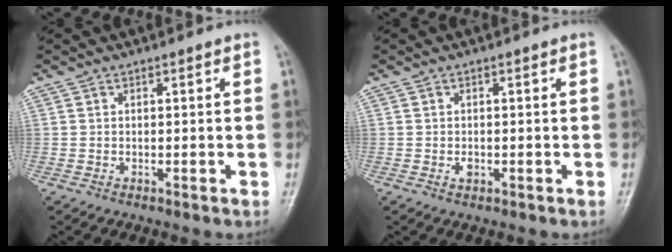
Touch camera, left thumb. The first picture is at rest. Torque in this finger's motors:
{"motor_torque": [0.28, 0.36, 0.26, -0.12, 0.01]}